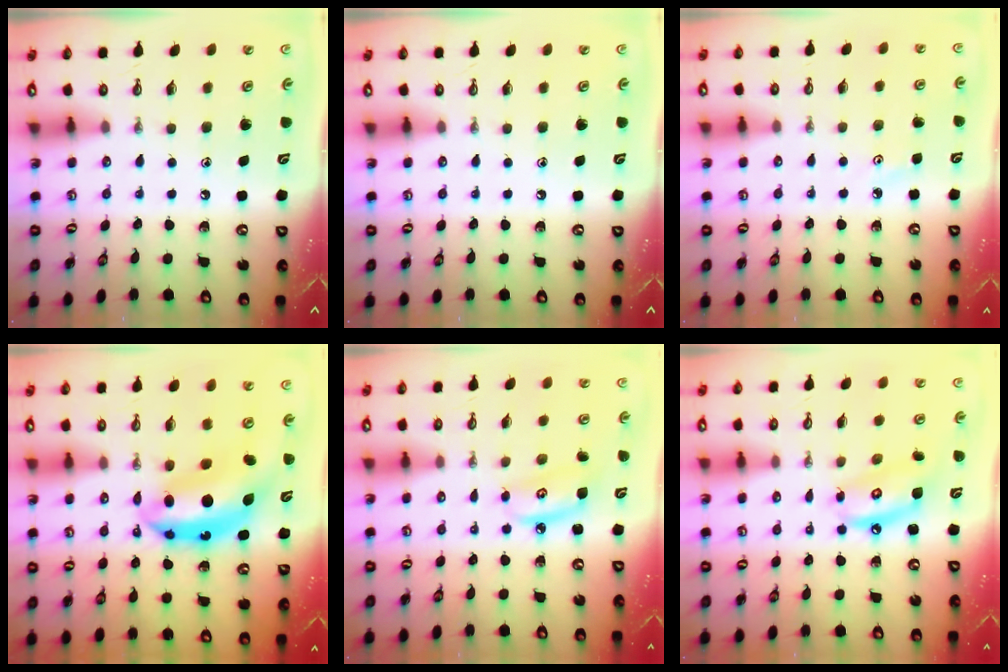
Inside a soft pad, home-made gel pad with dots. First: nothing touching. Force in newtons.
{"total": 0.0}
{"total": 2.8, "press": 2.8, "slide": 0.4}
{"total": 14.1, "press": 14.0, "slide": 1.6}
{"total": 6.0, "press": 6.0, "slide": 0.5}
{"total": 9.2, "press": 9.1, "slide": 0.8}